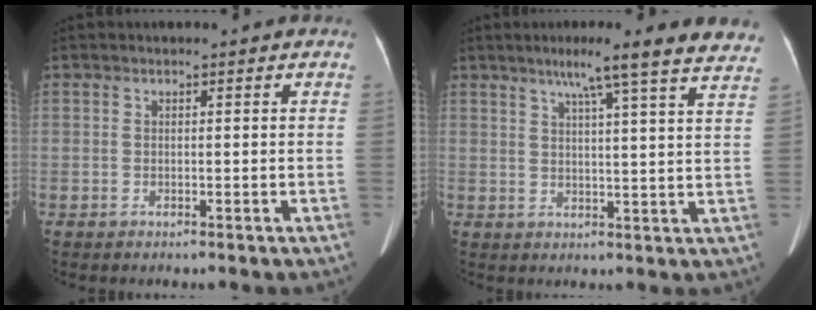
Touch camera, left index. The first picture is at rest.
{"total": 16.1, "force": [13.1, -0.4, 9.4], "torque": [-0.130, 0.001, 0.151]}